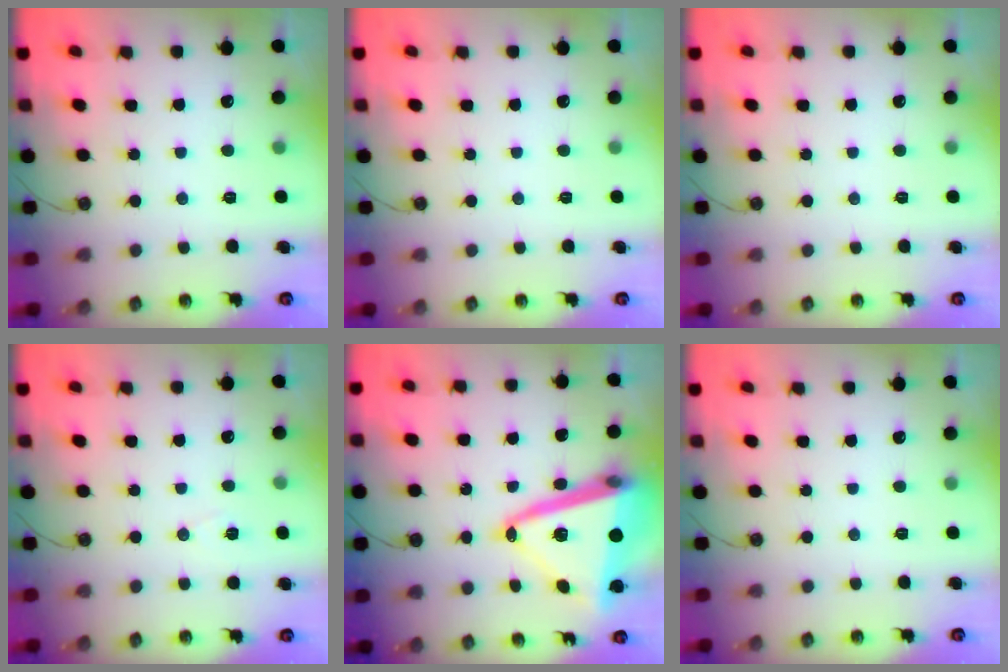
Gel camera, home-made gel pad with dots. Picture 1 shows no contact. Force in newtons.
{"total": 0.0}
{"total": 0.0}
{"total": 6.7, "press": 5.1, "slide": 4.3}
{"total": 21.0, "press": 20.8, "slide": 2.6}
{"total": 0.0}